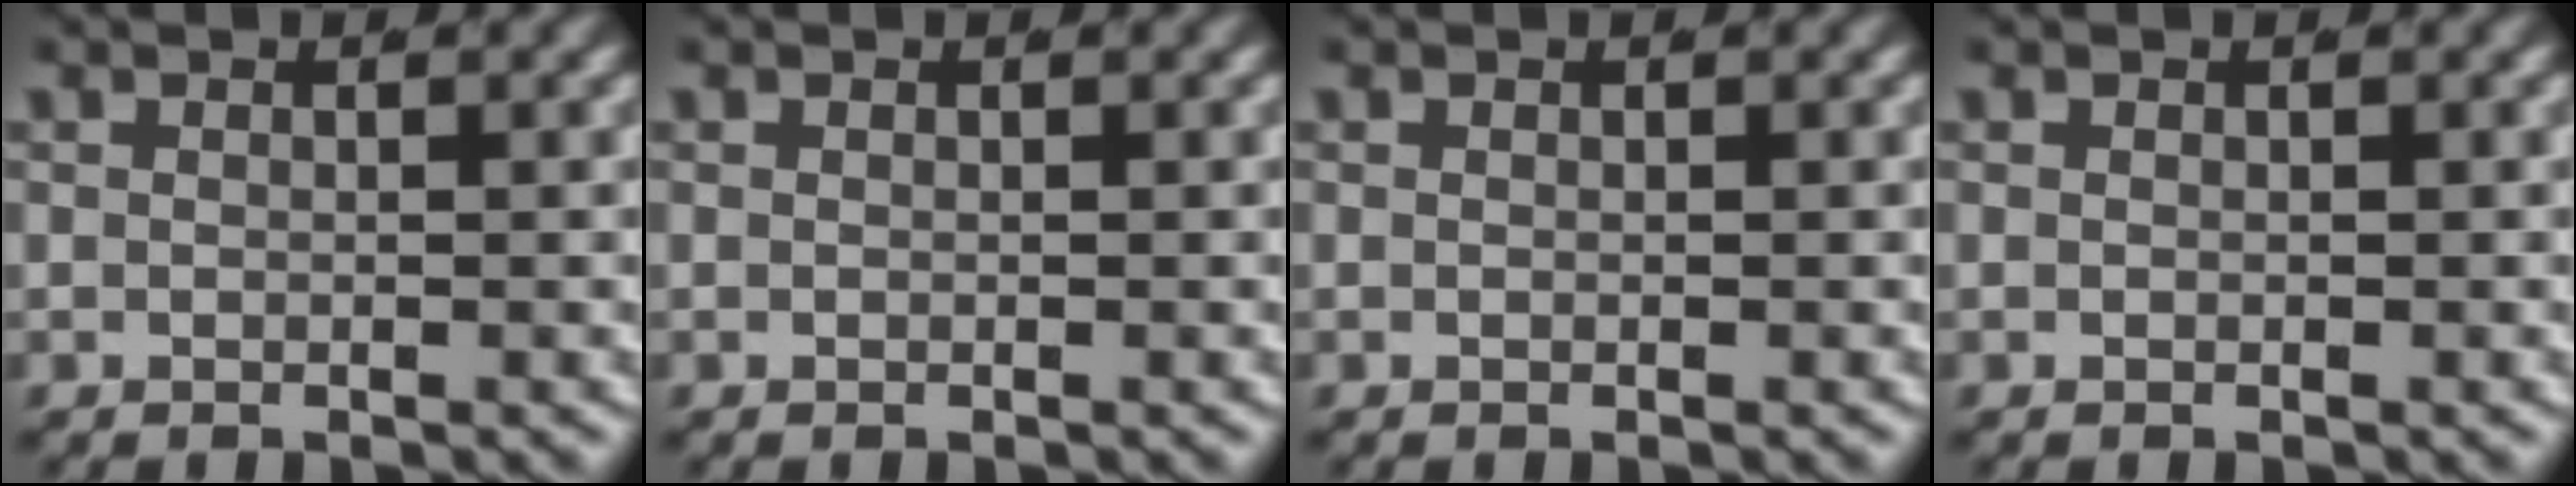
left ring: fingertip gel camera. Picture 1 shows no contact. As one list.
[{"total": 0.0}, {"total": 0.0}, {"total": 0.0}]